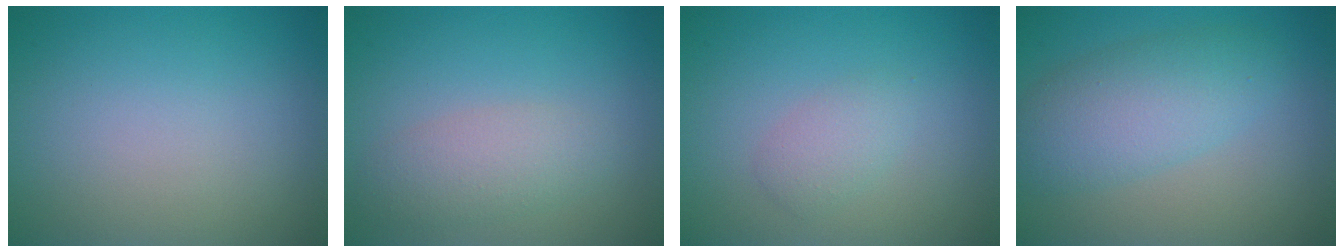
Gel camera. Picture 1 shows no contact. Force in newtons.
{"total": 2.9, "press": 2.9, "slide": 0.1}
{"total": 1.7, "press": 1.7, "slide": 0.1}
{"total": 4.9, "press": 4.9, "slide": 0.1}